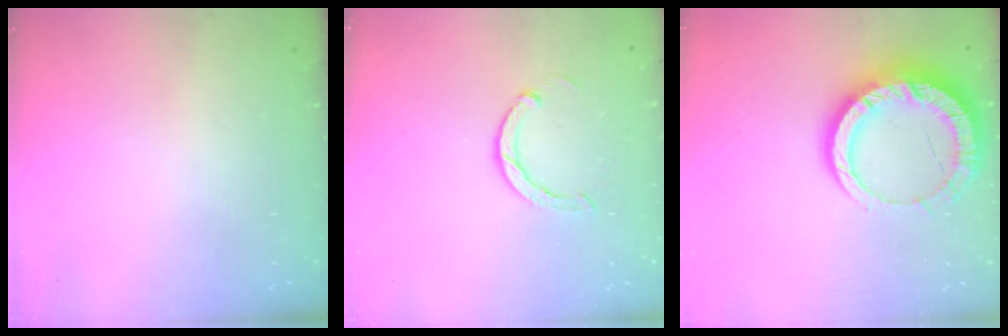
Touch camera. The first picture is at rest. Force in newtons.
{"total": 3.0, "press": 3.0, "slide": 0.1}
{"total": 14.3, "press": 14.3, "slide": 1.4}